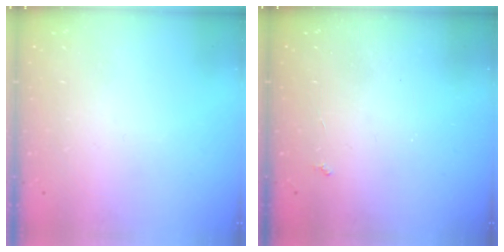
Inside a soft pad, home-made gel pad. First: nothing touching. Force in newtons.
{"total": 2.2, "press": 2.1, "slide": 0.4}